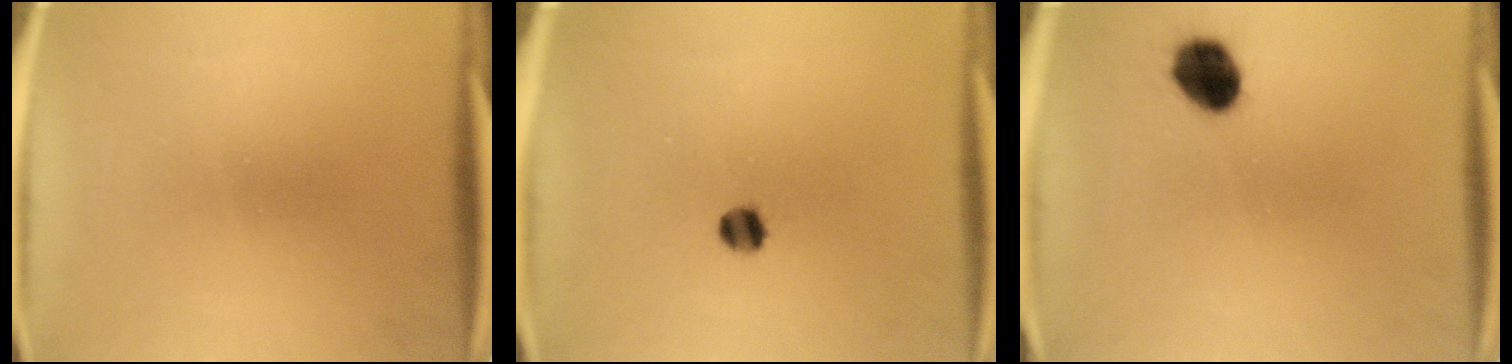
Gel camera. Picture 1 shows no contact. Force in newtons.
{"total": 3.3}
{"total": 8.0}